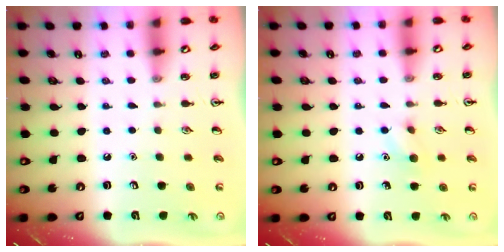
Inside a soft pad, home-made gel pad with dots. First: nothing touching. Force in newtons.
{"total": 6.4, "press": 6.2, "slide": 1.4}